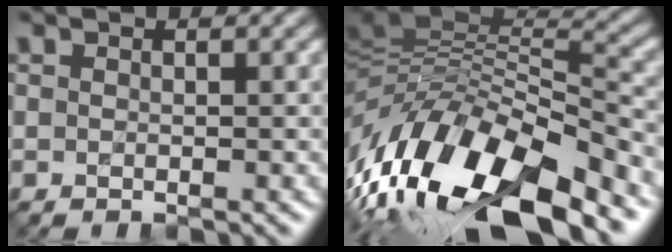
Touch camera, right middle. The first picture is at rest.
{"total": 16.4, "force": [-7.4, 6.3, 13.2], "torque": [-0.249, 0.013, -0.135]}